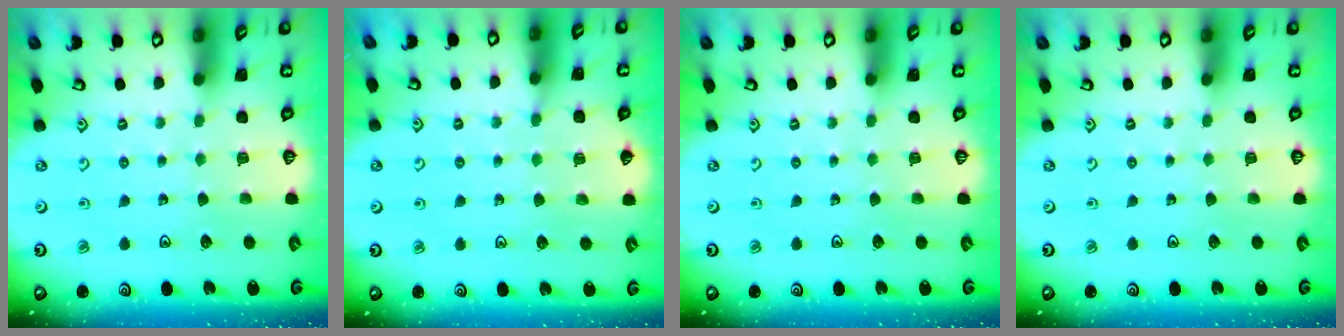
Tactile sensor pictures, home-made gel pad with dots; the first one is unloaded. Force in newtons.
{"total": 6.1, "press": 6.0, "slide": 0.9}
{"total": 0.0}
{"total": 0.0}